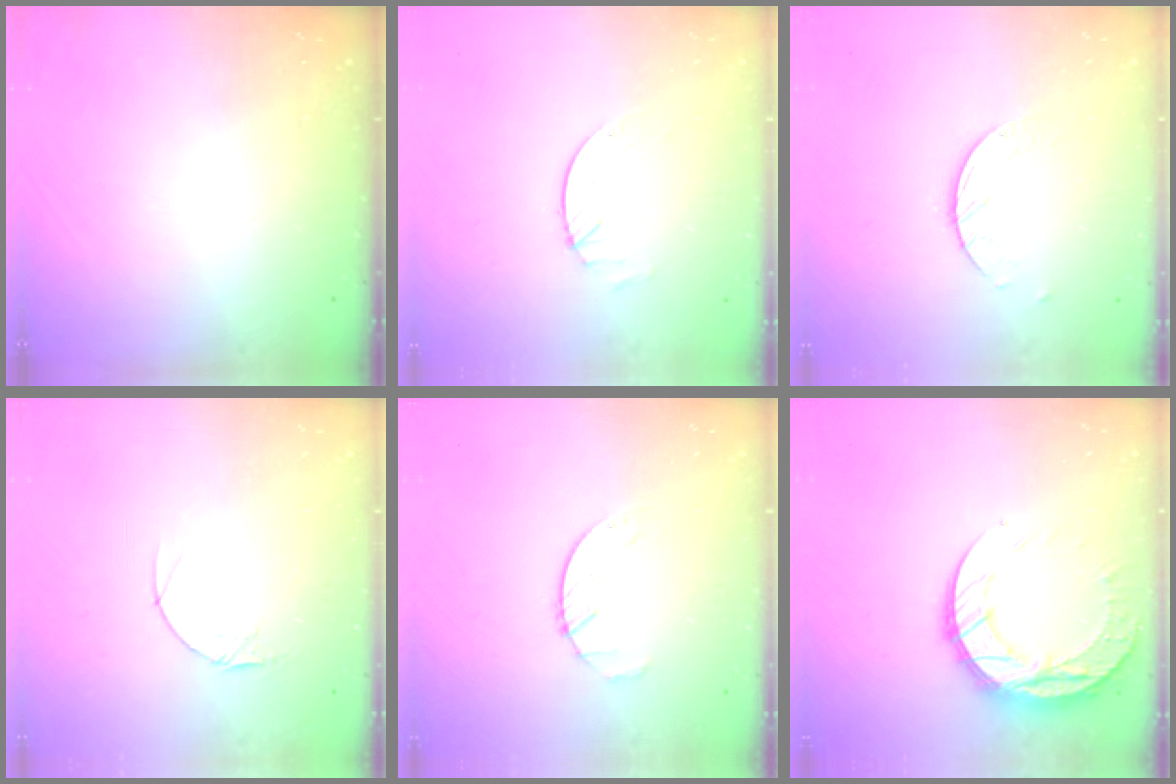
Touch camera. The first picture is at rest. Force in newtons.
{"total": 1.7, "press": 1.7, "slide": 0.2}
{"total": 2.8, "press": 2.8, "slide": 0.3}
{"total": 4.1, "press": 4.1, "slide": 0.4}
{"total": 2.1, "press": 2.1, "slide": 0.3}
{"total": 13.8, "press": 13.7, "slide": 1.1}